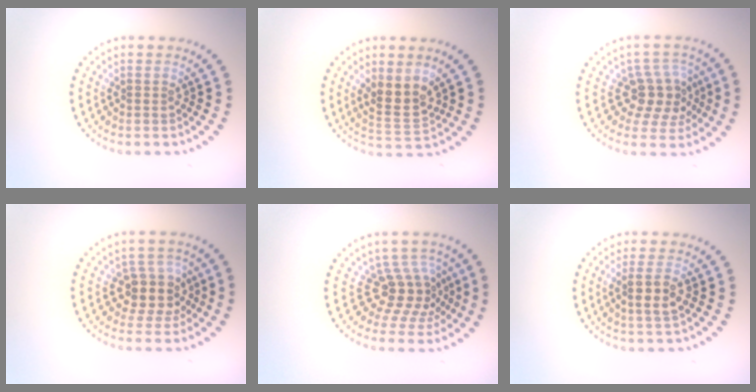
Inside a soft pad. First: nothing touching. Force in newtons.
{"total": 3.4, "press": 3.1, "slide": 1.4}
{"total": 3.9, "press": 3.3, "slide": 2.1}
{"total": 3.5, "press": 2.9, "slide": 1.9}
{"total": 3.9, "press": 2.7, "slide": 2.8}
{"total": 2.5, "press": 2.4, "slide": 0.9}